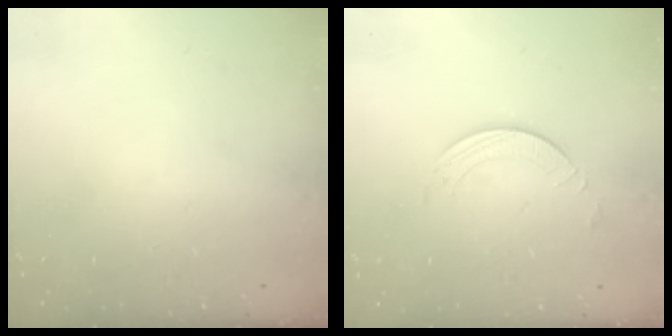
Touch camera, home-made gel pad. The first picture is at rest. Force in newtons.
{"total": 1.7, "press": 1.7, "slide": 0.2}